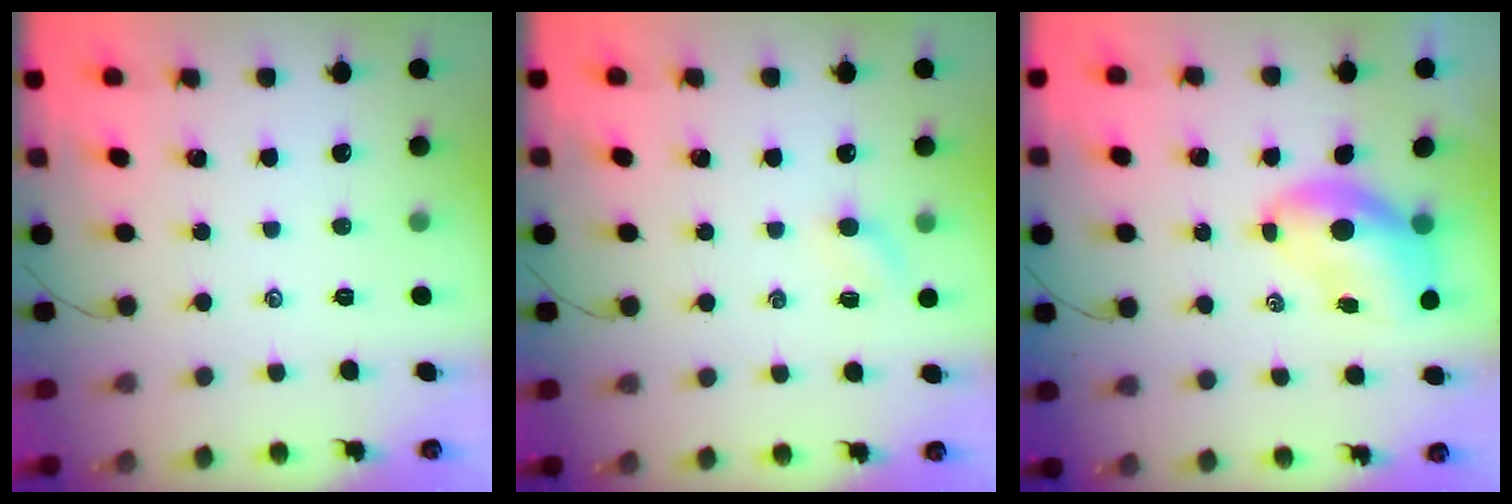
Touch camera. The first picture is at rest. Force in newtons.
{"total": 4.2, "press": 4.0, "slide": 1.1}
{"total": 7.4, "press": 7.2, "slide": 2.0}